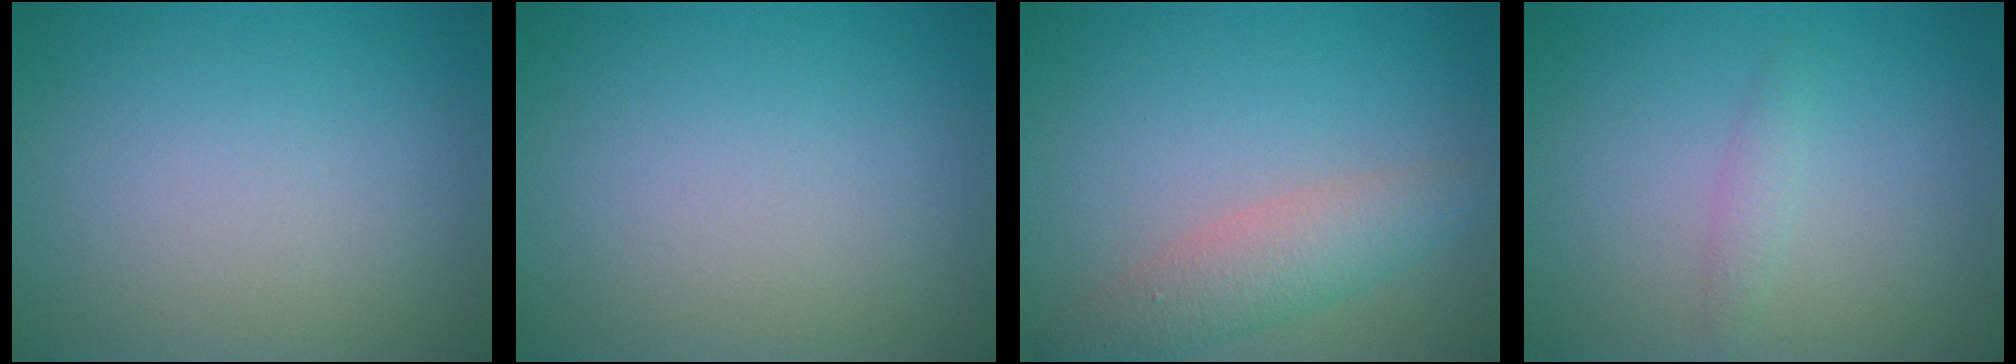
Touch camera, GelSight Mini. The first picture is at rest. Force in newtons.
{"total": 0.0}
{"total": 3.7, "press": 3.7, "slide": 0.2}
{"total": 1.0, "press": 1.0, "slide": 0.1}